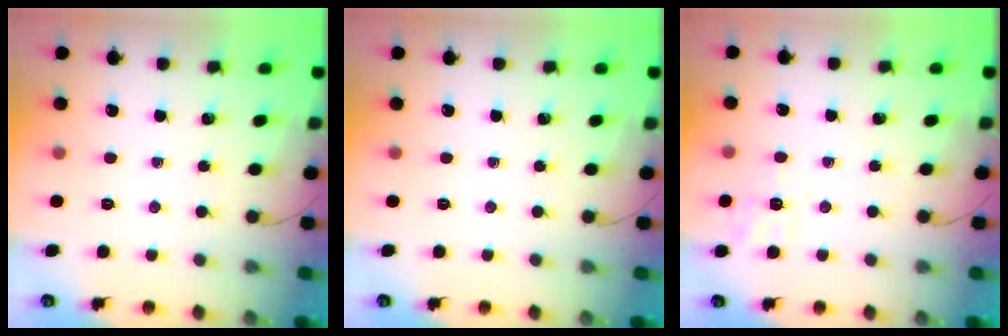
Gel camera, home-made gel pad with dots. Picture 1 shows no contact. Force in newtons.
{"total": 0.0}
{"total": 2.4, "press": 1.0, "slide": 2.2}